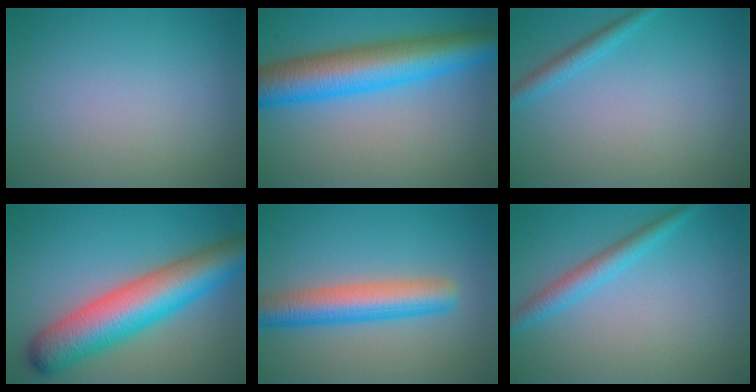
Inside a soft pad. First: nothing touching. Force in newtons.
{"total": 9.5, "press": 9.5, "slide": 0.1}
{"total": 1.8, "press": 1.8, "slide": 0.1}
{"total": 10.4, "press": 10.4, "slide": 0.2}
{"total": 5.8, "press": 5.8, "slide": 0.2}
{"total": 2.7, "press": 2.7, "slide": 0.1}